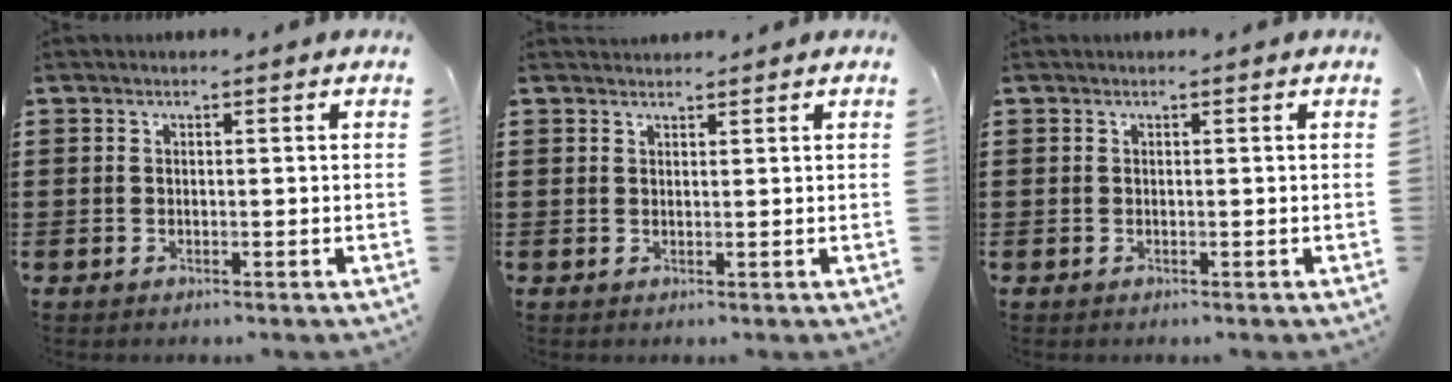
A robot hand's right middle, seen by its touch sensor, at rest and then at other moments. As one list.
[{"total": 1.2, "force": [1.2, 0.3, -0.1], "torque": [-0.001, 0.002, 0.023]}, {"total": 0.0}]